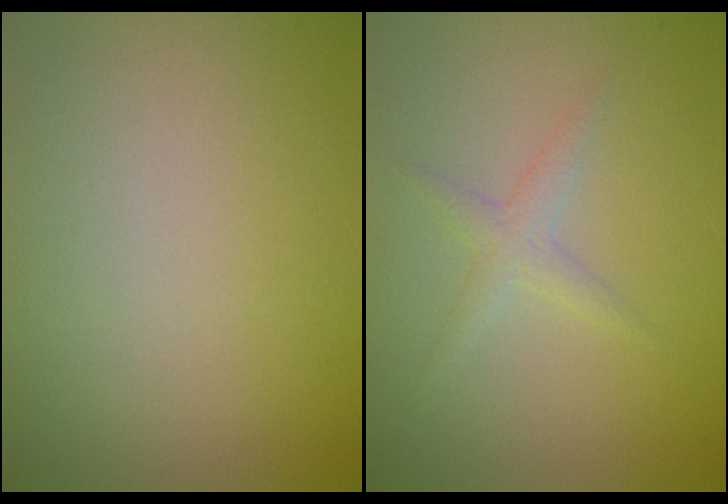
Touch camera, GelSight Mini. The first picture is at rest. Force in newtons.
{"total": 1.5, "press": 1.5, "slide": 0.1}